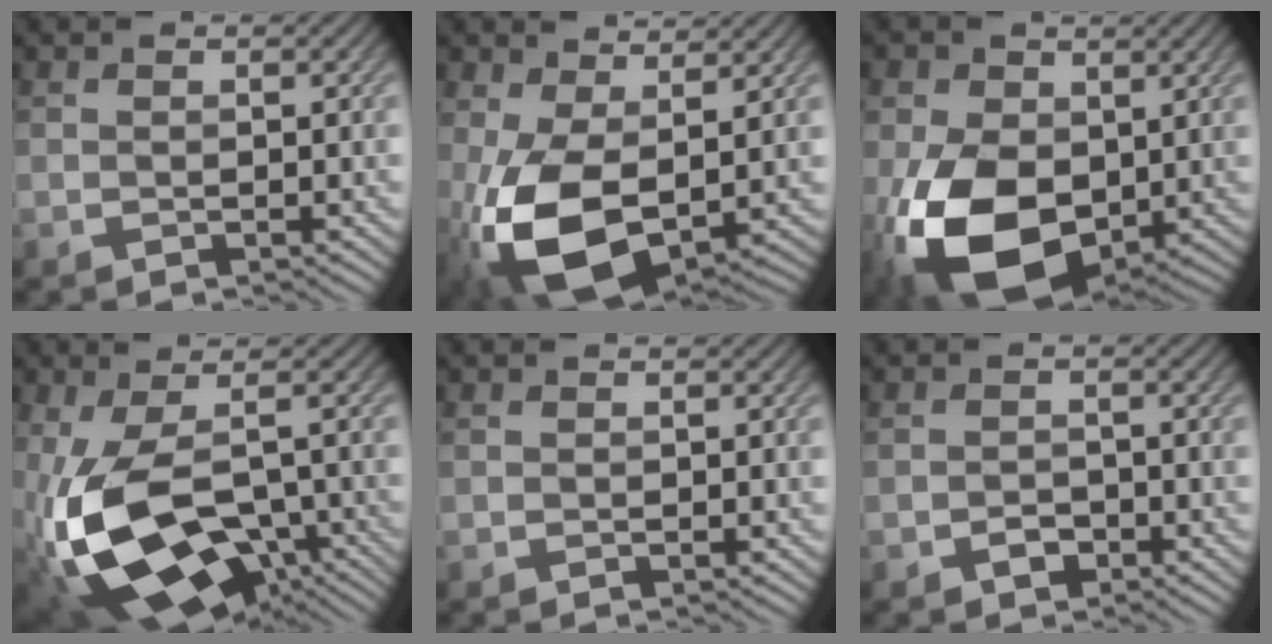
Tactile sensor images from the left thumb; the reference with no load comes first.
{"total": 11.2, "force": [-0.9, 6.6, 9.0], "torque": [-0.208, -0.023, -0.012]}
{"total": 13.7, "force": [-2.3, 9.0, 10.0], "torque": [-0.232, -0.028, -0.041]}
{"total": 16.9, "force": [-4.9, 9.1, 13.4], "torque": [-0.288, -0.051, -0.053]}
{"total": 0.0}
{"total": 1.8, "force": [-1.1, 1.2, 0.7], "torque": [-0.010, 0.002, -0.022]}